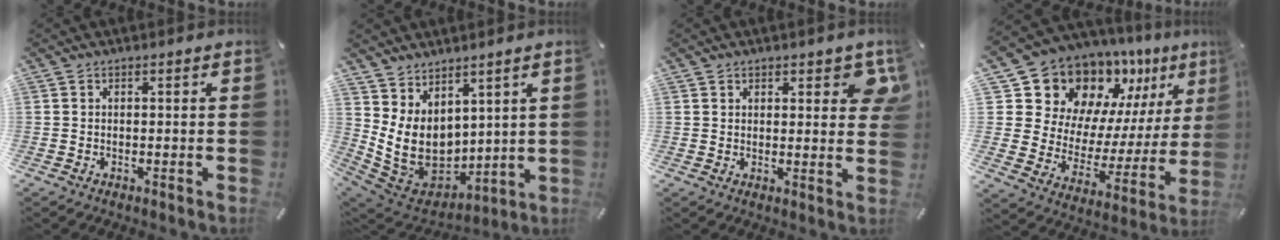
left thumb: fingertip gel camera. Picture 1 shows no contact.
{"total": 11.1, "force": [2.6, 9.2, 5.5], "torque": [-0.124, -0.043, 0.062]}
{"total": 5.3, "force": [2.8, 2.8, 3.5], "torque": [-0.025, -0.011, 0.042]}
{"total": 15.7, "force": [12.6, 9.0, 2.8], "torque": [-0.048, -0.130, 0.231]}